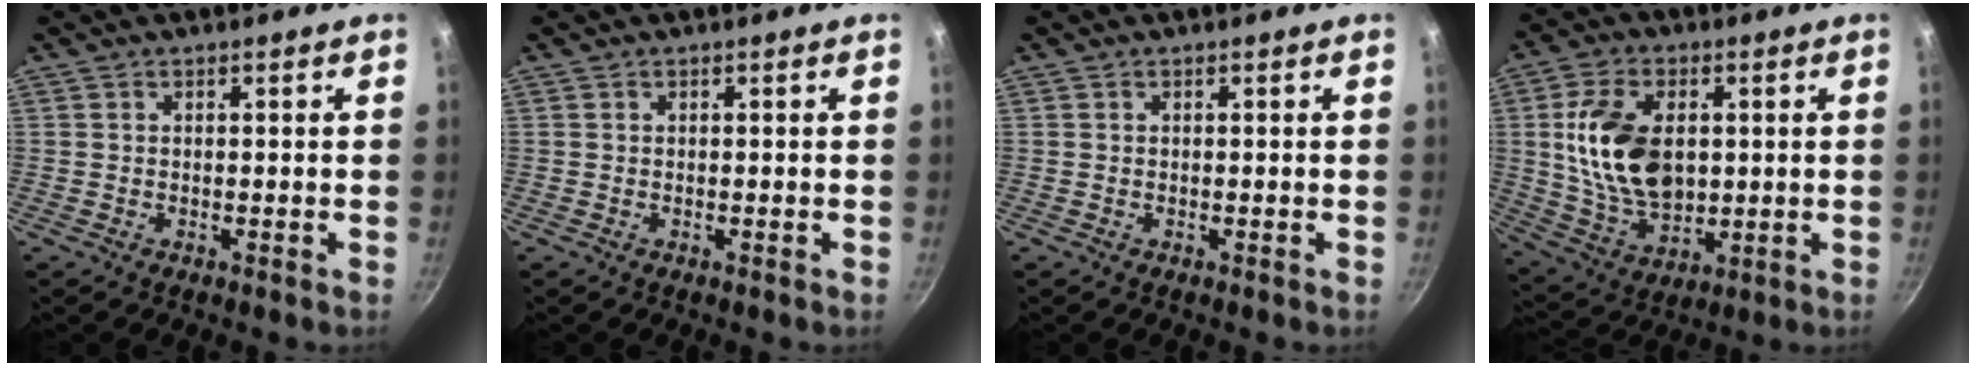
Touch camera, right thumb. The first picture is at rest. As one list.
[{"total": 0.0}, {"total": 0.0}, {"total": 16.4, "force": [2.0, 10.5, 12.4], "torque": [-0.210, -0.010, 0.046]}]